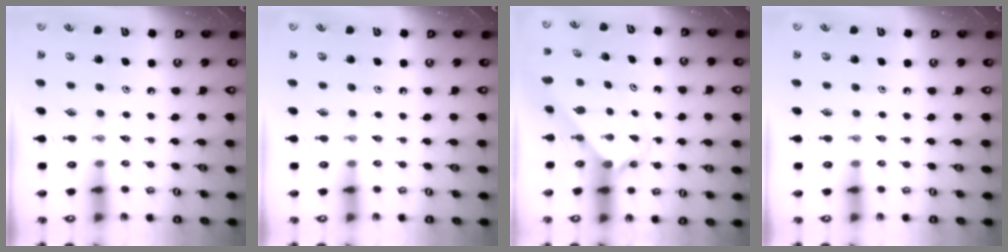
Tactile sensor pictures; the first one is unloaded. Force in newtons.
{"total": 0.0}
{"total": 2.3, "press": 2.3, "slide": 0.2}
{"total": 0.0}